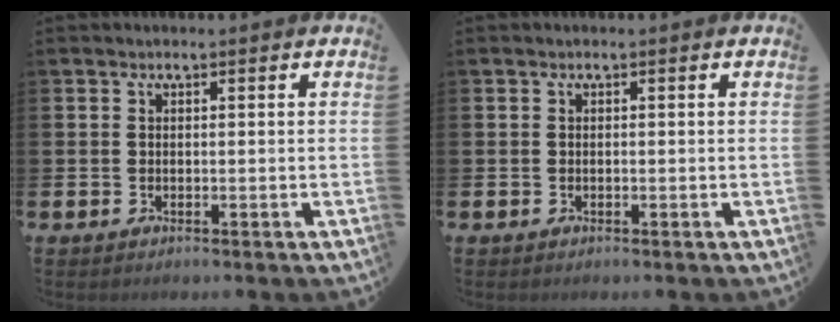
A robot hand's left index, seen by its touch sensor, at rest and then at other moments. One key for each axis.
{"total": 0.0}